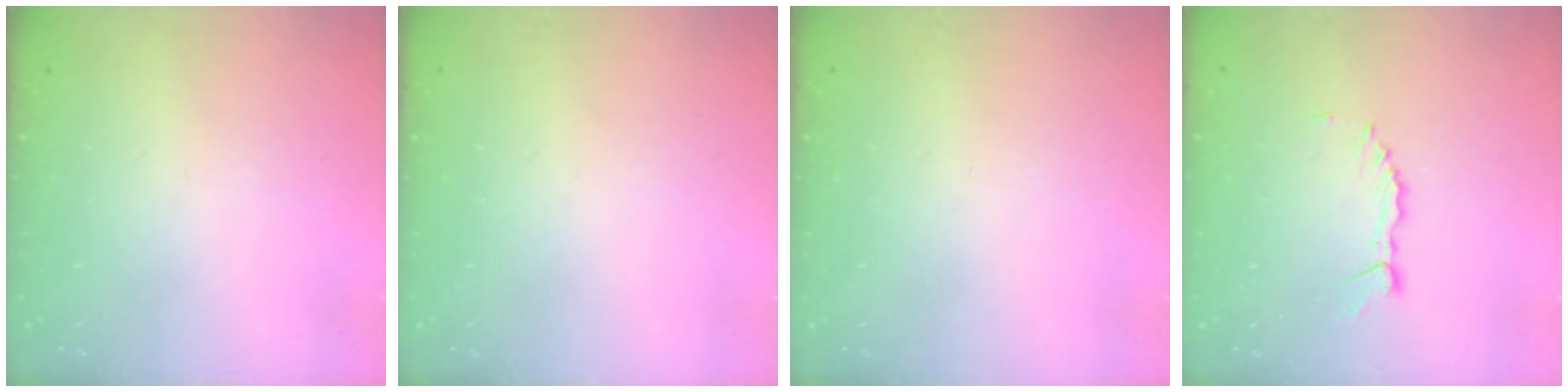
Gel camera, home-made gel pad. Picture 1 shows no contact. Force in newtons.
{"total": 0.0}
{"total": 0.0}
{"total": 2.7, "press": 2.7, "slide": 0.3}